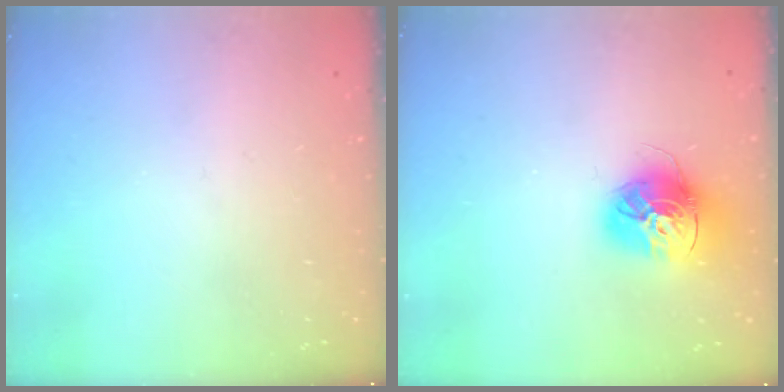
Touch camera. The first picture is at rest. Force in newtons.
{"total": 15.9, "press": 15.8, "slide": 1.4}